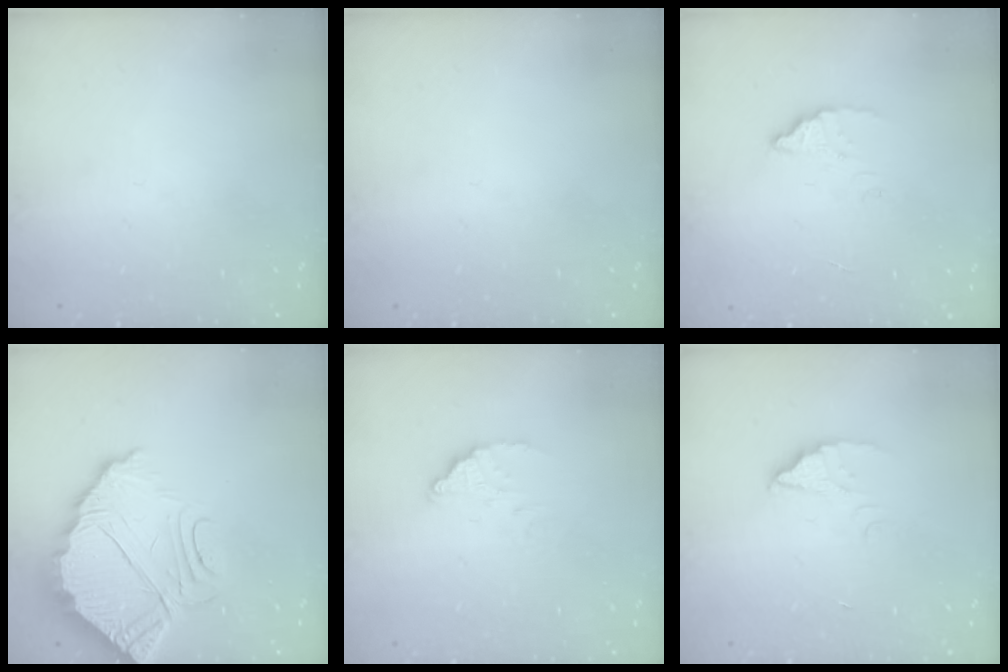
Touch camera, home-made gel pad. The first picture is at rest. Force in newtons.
{"total": 0.0}
{"total": 3.2, "press": 3.2, "slide": 0.2}
{"total": 9.5, "press": 9.5, "slide": 0.6}
{"total": 3.4, "press": 3.4, "slide": 0.2}
{"total": 2.1, "press": 2.1, "slide": 0.1}